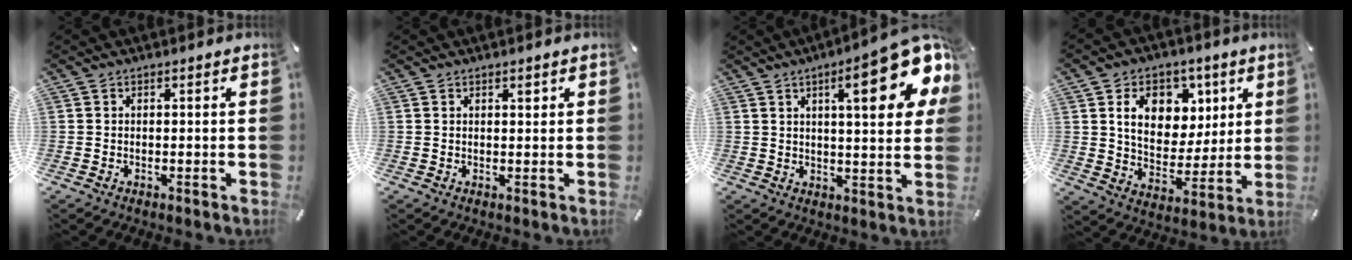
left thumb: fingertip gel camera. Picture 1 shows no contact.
{"total": 1.2, "force": [0.6, 0.7, 0.8], "torque": [-0.007, -0.001, 0.009]}
{"total": 18.1, "force": [8.3, 5.0, 15.3], "torque": [-0.207, -0.038, 0.120]}
{"total": 13.6, "force": [5.5, 10.4, 6.9], "torque": [-0.100, -0.018, 0.100]}